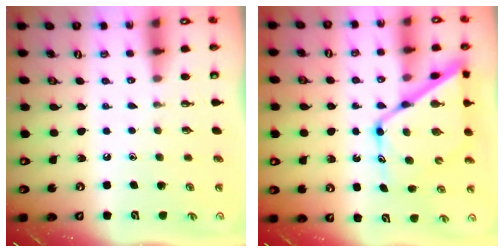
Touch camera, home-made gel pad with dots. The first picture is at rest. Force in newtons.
{"total": 16.7, "press": 16.6, "slide": 1.4}